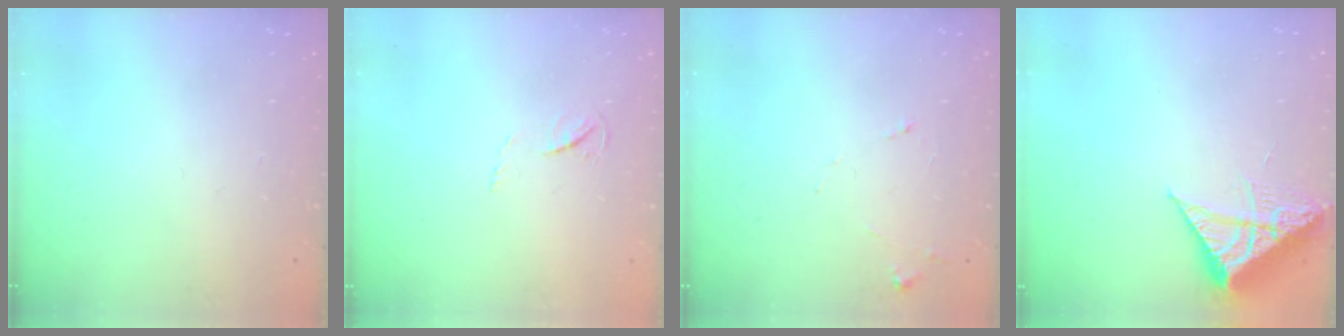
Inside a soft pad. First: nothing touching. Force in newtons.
{"total": 3.1, "press": 3.1, "slide": 0.5}
{"total": 7.6, "press": 7.6, "slide": 0.6}
{"total": 8.8, "press": 8.8, "slide": 1.0}